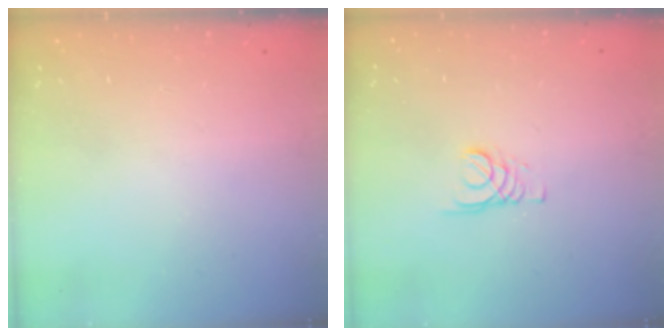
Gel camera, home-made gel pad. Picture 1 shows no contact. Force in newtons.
{"total": 1.8, "press": 1.8, "slide": 0.2}